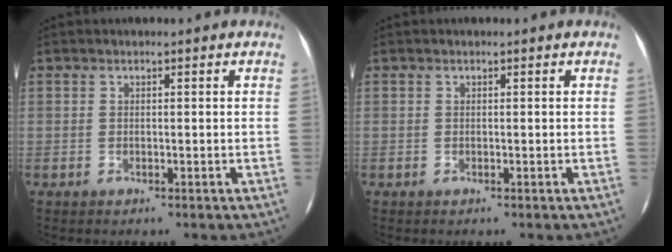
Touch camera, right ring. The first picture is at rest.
{"total": 0.0}